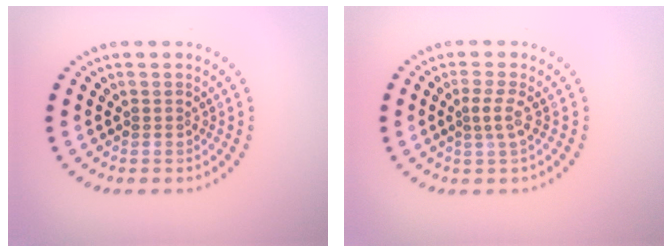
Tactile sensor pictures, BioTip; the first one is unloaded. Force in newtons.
{"total": 1.7, "press": 1.3, "slide": 1.2}